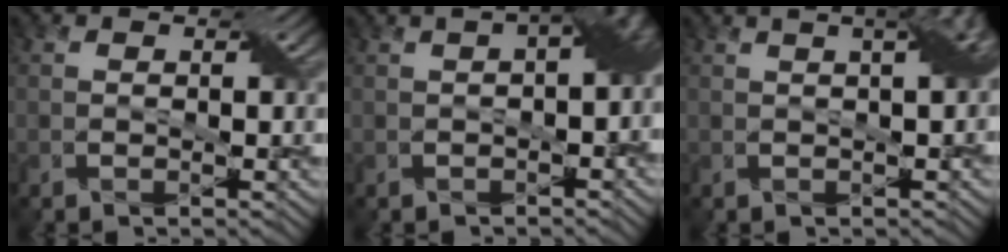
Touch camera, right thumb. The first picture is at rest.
{"total": 6.5, "force": [0.4, 2.5, 6.0], "torque": [-0.070, 0.011, 0.008]}
{"total": 5.5, "force": [1.8, 1.9, 4.8], "torque": [-0.042, 0.032, 0.005]}